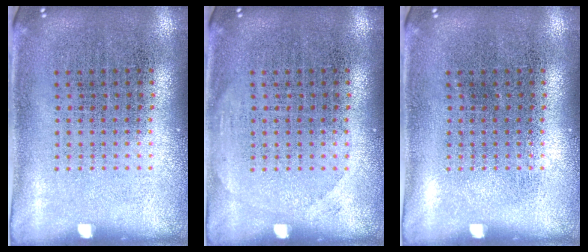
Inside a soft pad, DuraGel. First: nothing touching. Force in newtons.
{"total": 0.8, "press": 0.8, "slide": 0.2}
{"total": 0.0}